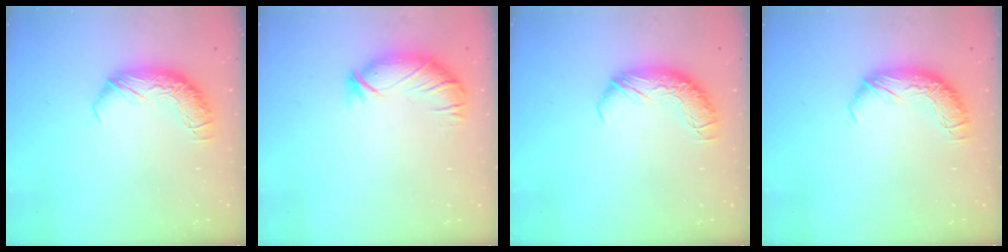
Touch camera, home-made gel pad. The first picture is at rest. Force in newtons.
{"total": 2.8, "press": 2.6, "slide": 0.9}
{"total": 0.0}
{"total": 0.0}